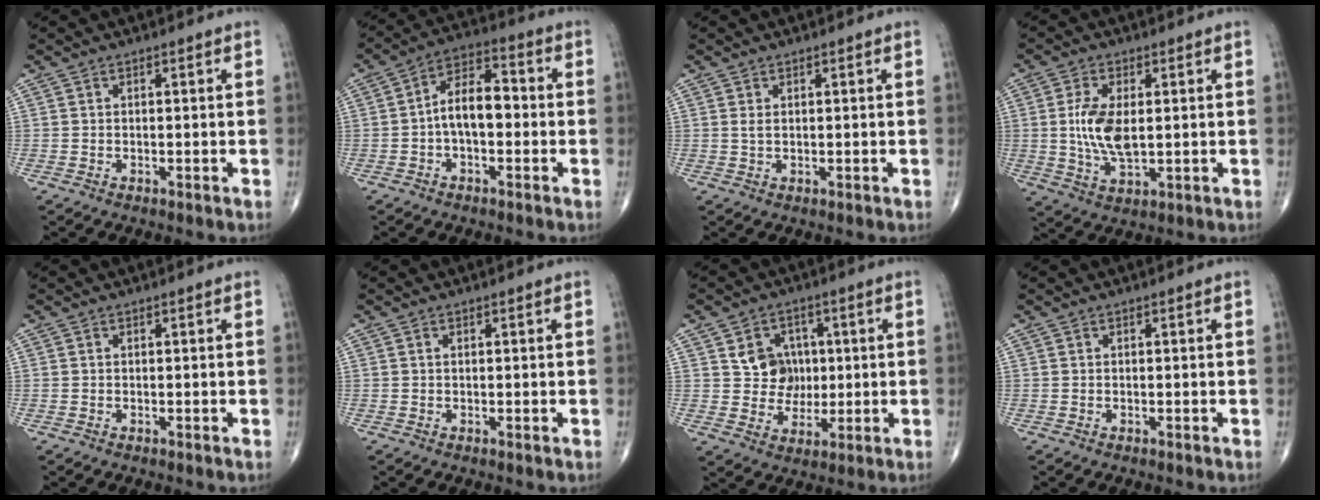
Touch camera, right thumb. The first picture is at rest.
{"total": 9.1, "force": [-1.0, 5.0, 7.6], "torque": [-0.112, 0.035, -0.027]}
{"total": 1.1, "force": [0.4, 0.5, 0.8], "torque": [-0.018, 0.000, 0.011]}
{"total": 8.8, "force": [0.6, 4.2, 7.6], "torque": [-0.152, -0.012, 0.016]}
{"total": 0.0}
{"total": 0.5, "force": [0.1, 0.2, 0.4], "torque": [-0.010, 0.000, 0.002]}
{"total": 7.8, "force": [1.7, 6.9, 3.1], "torque": [-0.007, -0.003, 0.030]}
{"total": 0.0}